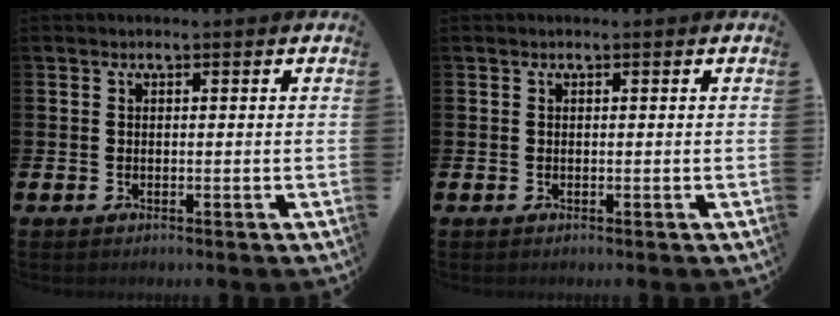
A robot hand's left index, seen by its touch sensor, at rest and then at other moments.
{"total": 0.0}